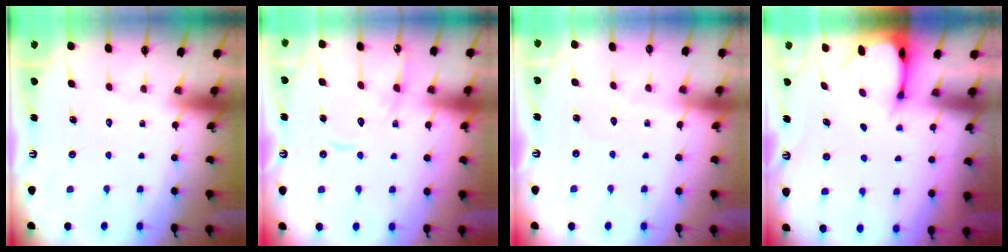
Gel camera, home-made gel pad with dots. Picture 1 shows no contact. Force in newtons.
{"total": 12.8, "press": 12.8, "slide": 1.2}
{"total": 2.0, "press": 2.0, "slide": 0.1}
{"total": 2.3, "press": 2.3, "slide": 0.1}